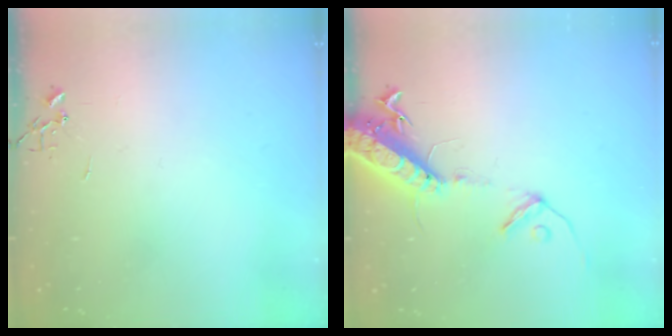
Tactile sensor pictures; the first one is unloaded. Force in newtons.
{"total": 16.3, "press": 15.8, "slide": 4.0}